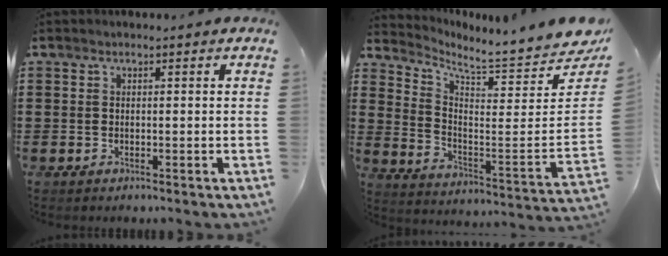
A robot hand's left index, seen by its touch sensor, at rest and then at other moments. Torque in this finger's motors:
{"motor_torque": [1.14, -0.99, -0.54, -0.21]}